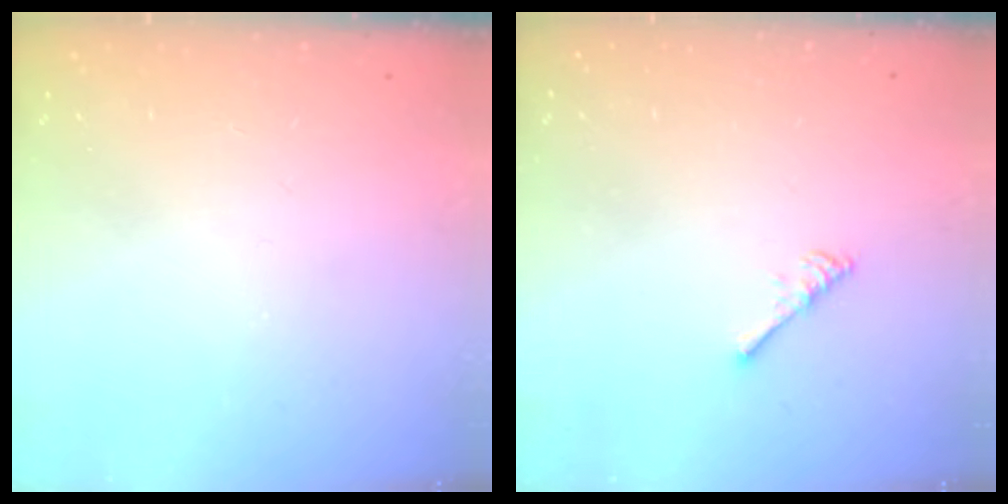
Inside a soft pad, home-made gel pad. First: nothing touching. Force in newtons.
{"total": 2.7, "press": 2.6, "slide": 0.5}